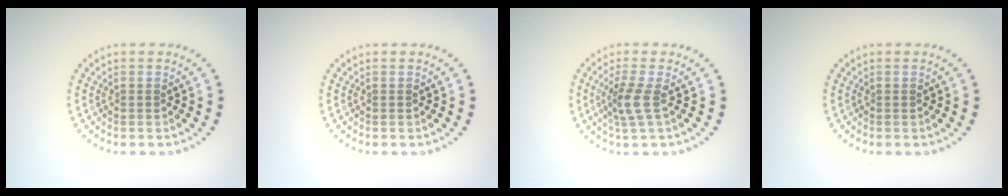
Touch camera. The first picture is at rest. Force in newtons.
{"total": 0.0}
{"total": 2.5, "press": 1.9, "slide": 1.6}
{"total": 0.0}